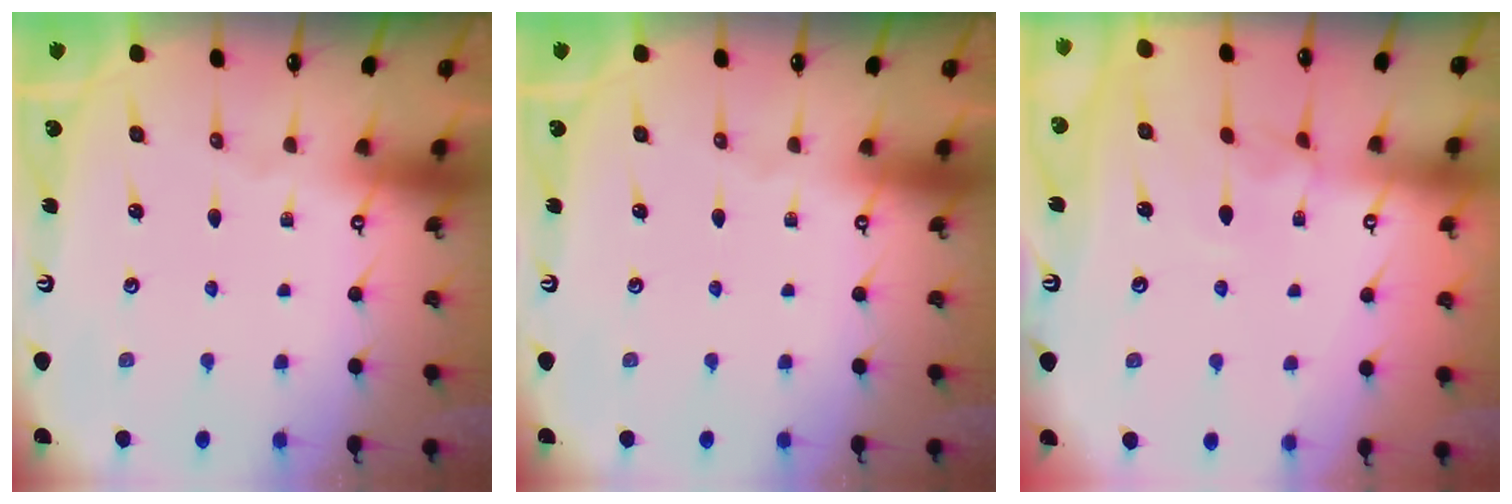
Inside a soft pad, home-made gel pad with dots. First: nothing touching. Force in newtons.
{"total": 0.0}
{"total": 4.7, "press": 4.7, "slide": 0.1}